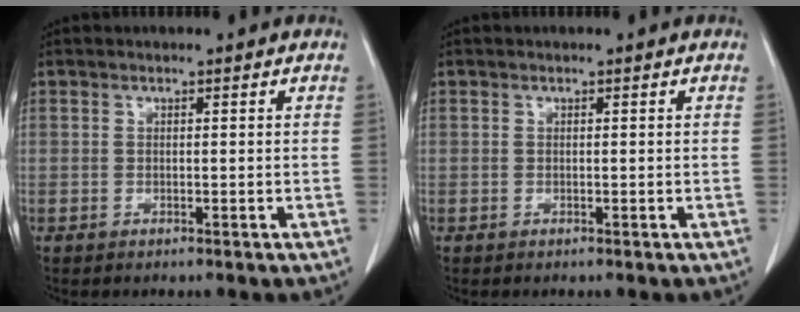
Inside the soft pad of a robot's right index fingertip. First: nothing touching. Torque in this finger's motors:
{"motor_torque": [0.00, 0.00, 0.00, 0.00]}